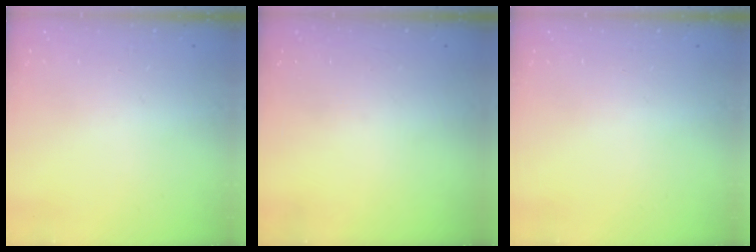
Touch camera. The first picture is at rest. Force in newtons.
{"total": 0.0}
{"total": 0.0}